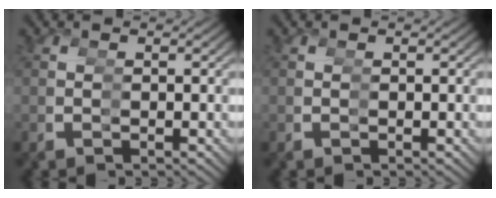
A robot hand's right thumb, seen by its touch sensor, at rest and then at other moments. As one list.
[{"total": 0.0}]